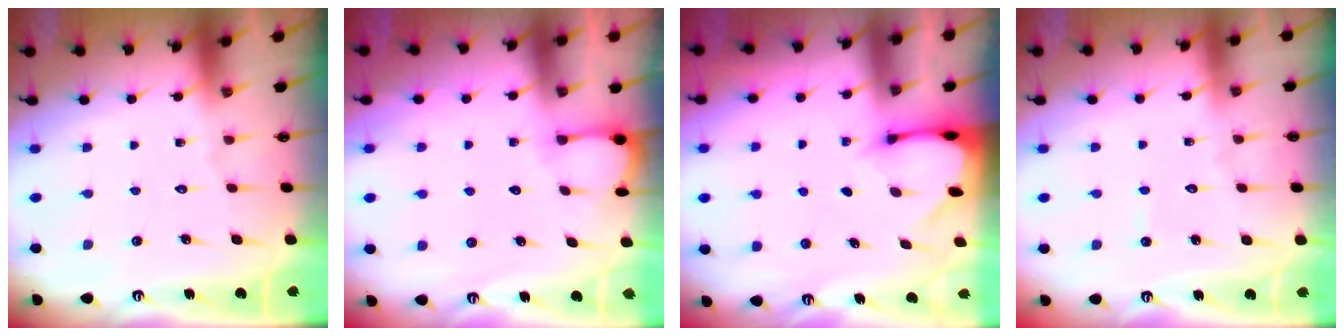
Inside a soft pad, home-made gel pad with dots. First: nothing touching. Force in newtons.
{"total": 3.4, "press": 3.4, "slide": 0.3}
{"total": 2.0, "press": 2.0, "slide": 0.1}
{"total": 2.5, "press": 2.5, "slide": 0.2}